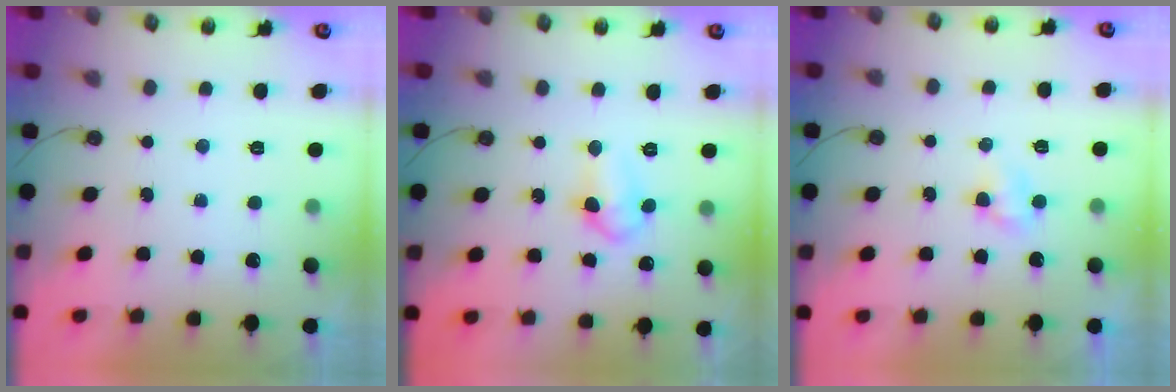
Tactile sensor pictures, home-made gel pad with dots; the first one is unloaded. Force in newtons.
{"total": 8.3, "press": 7.4, "slide": 3.8}
{"total": 2.4, "press": 2.4, "slide": 0.3}